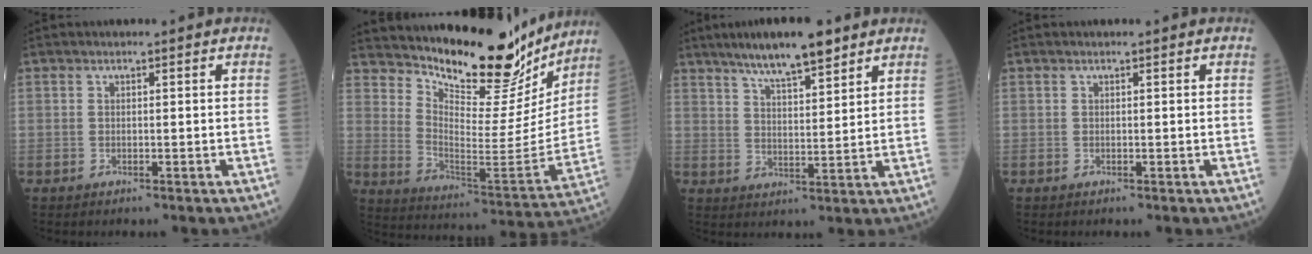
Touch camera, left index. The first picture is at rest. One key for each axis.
{"total": 19.2, "fx": 17.3, "fy": 4.8, "fz": 6.8, "tx": -0.109, "ty": -0.052, "tz": 0.251}
{"total": 9.6, "fx": 7.3, "fy": 1.6, "fz": 6.1, "tx": -0.106, "ty": 0.015, "tz": 0.124}
{"total": 0.0}